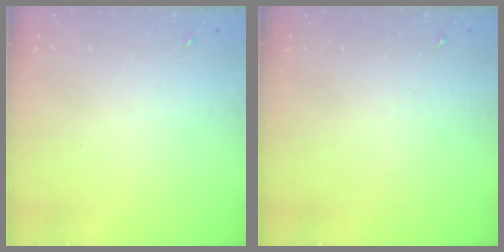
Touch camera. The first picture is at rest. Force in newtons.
{"total": 0.0}